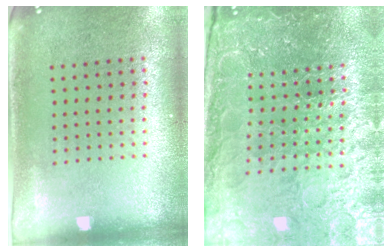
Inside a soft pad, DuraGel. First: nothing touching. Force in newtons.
{"total": 5.5, "press": 5.0, "slide": 2.3}